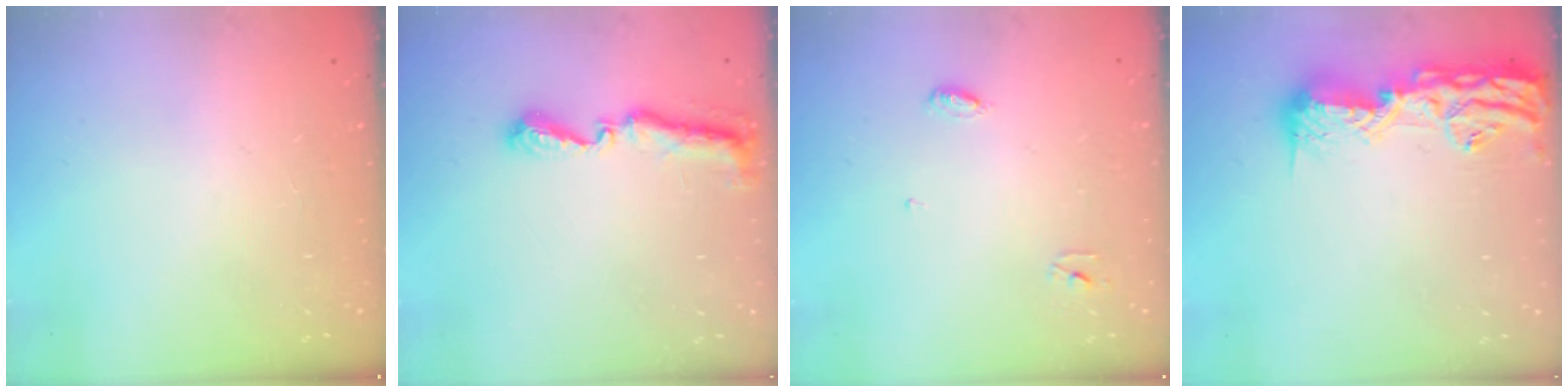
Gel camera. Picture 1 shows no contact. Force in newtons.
{"total": 8.1, "press": 8.1, "slide": 0.5}
{"total": 3.5, "press": 3.4, "slide": 0.4}
{"total": 16.3, "press": 15.9, "slide": 3.5}